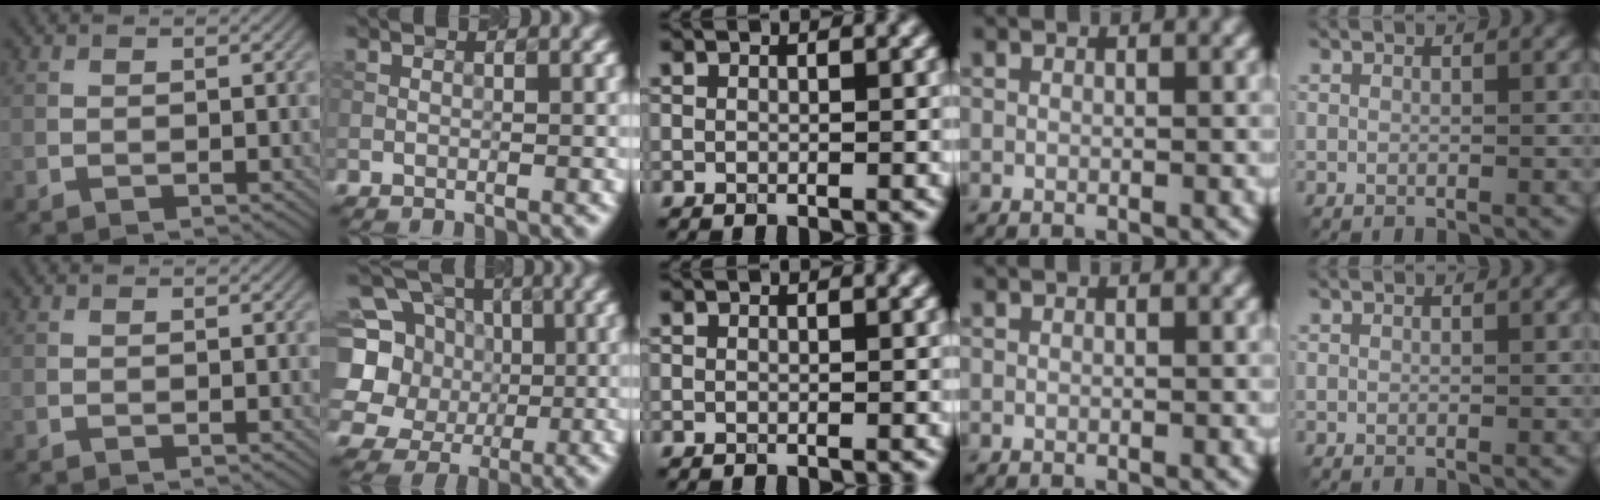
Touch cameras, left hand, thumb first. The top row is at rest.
{"index": {"total": 10.1, "force": [1.7, 9.0, 4.2], "torque": [-0.117, 0.031, 0.000]}}